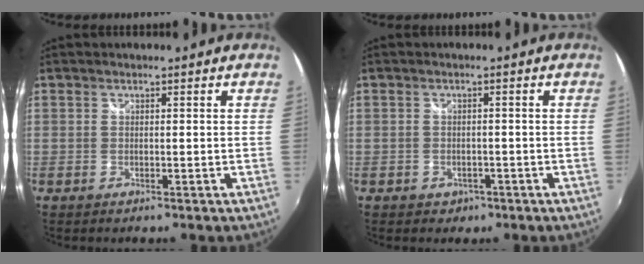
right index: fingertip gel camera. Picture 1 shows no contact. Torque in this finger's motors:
{"motor_torque": [0.31, -0.26, 0.10, -0.01]}